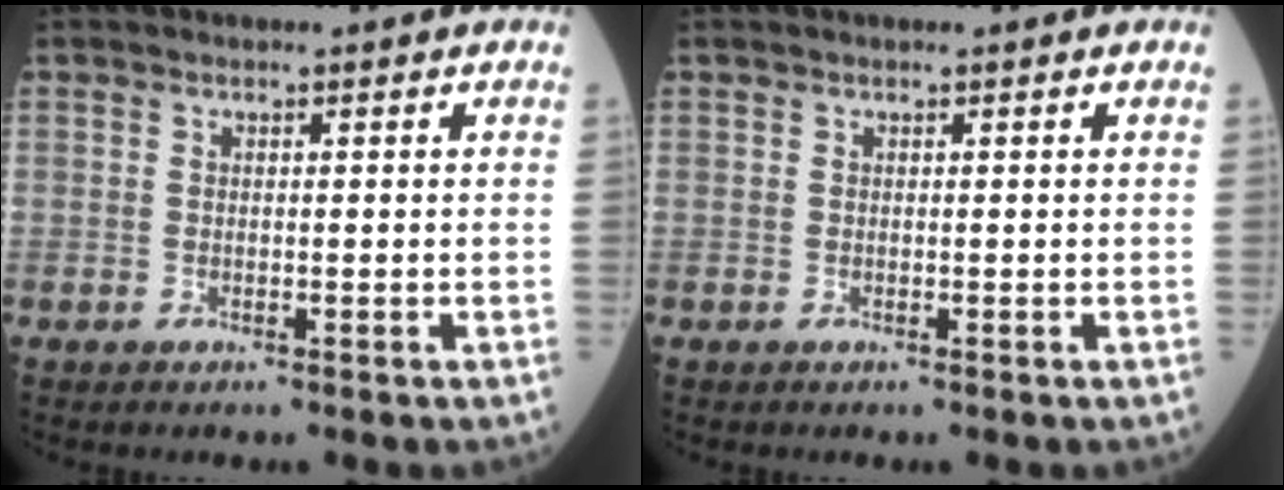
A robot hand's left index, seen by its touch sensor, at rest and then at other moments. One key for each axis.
{"total": 0.0}